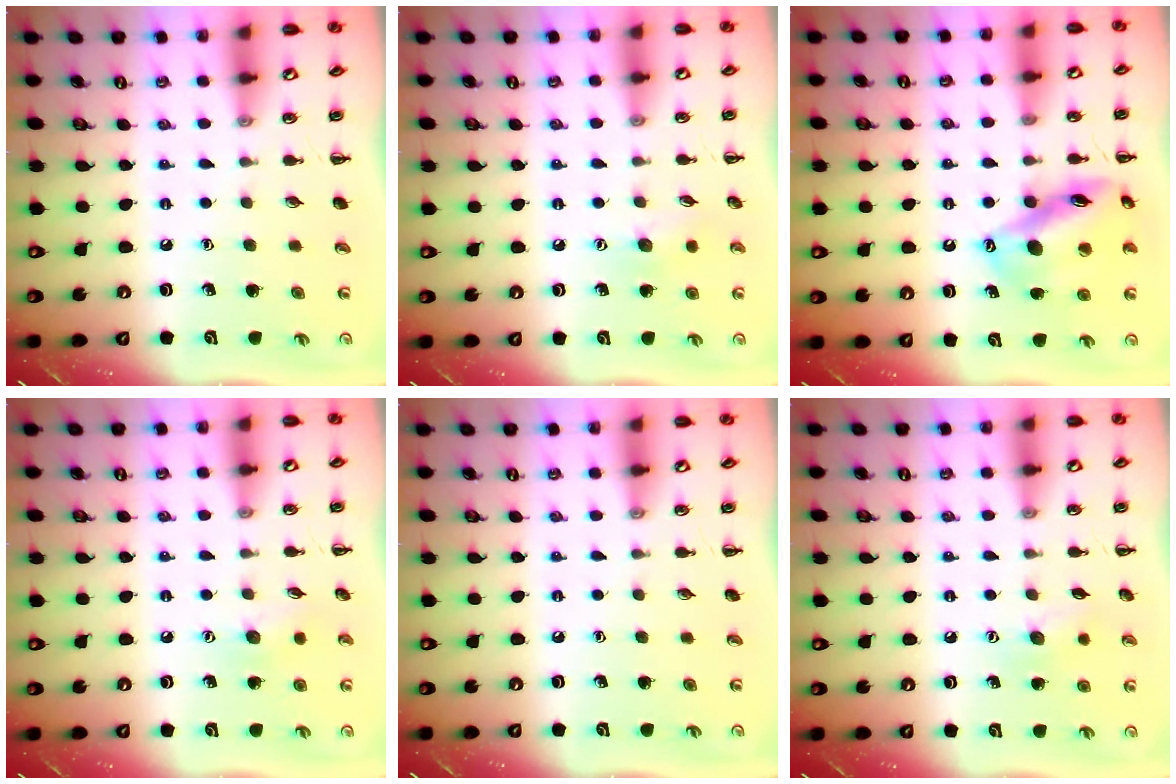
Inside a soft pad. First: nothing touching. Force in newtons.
{"total": 6.2, "press": 6.2, "slide": 1.1}
{"total": 14.5, "press": 14.1, "slide": 3.5}
{"total": 6.2, "press": 6.2, "slide": 1.1}
{"total": 0.0}
{"total": 8.8, "press": 8.6, "slide": 1.7}